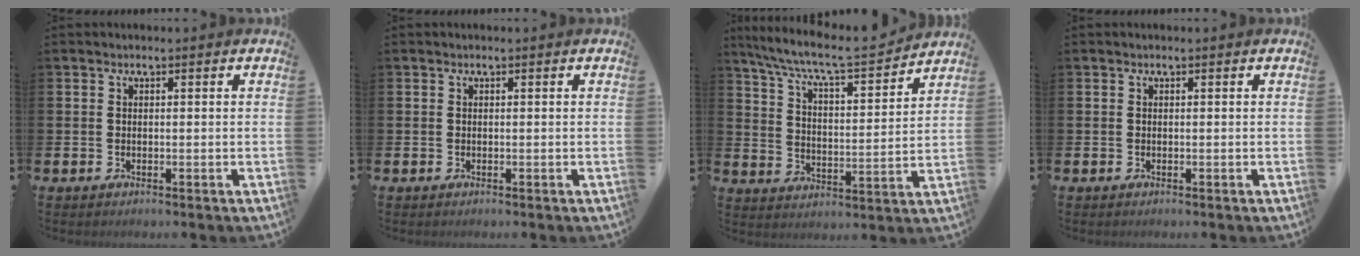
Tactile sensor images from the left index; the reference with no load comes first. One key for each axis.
{"total": 0.0}
{"total": 8.2, "fx": 7.6, "fy": 0.9, "fz": 3.0, "tx": -0.088, "ty": -0.055, "tz": 0.126}
{"total": 0.0}